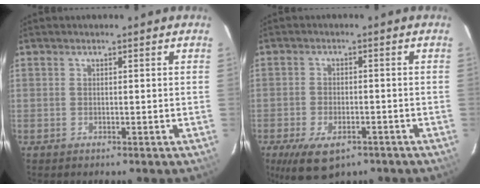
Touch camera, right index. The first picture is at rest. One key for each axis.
{"total": 9.5, "fx": -5.9, "fy": 4.7, "fz": 5.9, "tx": -0.128, "ty": -0.023, "tz": -0.093}